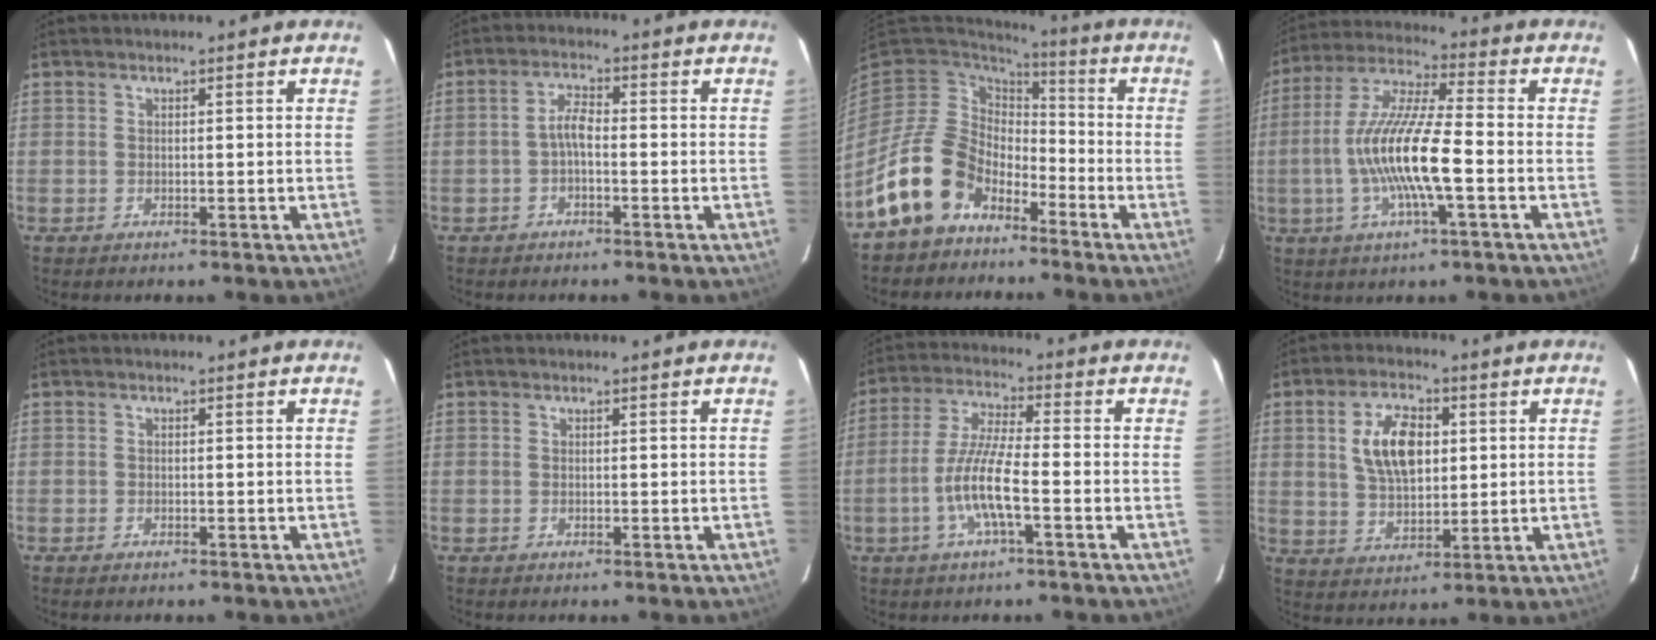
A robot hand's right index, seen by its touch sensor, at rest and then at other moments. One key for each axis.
{"total": 2.8, "fx": -1.1, "fy": 0.8, "fz": 2.4, "tx": -0.052, "ty": 0.010, "tz": -0.024}
{"total": 13.6, "fx": -8.9, "fy": 9.0, "fz": 5.0, "tx": -0.121, "ty": 0.017, "tz": -0.155}
{"total": 14.7, "fx": -3.1, "fy": 2.0, "fz": 14.2, "tx": -0.283, "ty": 0.000, "tz": -0.062}
{"total": 0.8, "fx": -0.7, "fy": 0.2, "fz": 0.2, "tx": -0.005, "ty": -0.003, "tz": -0.014}
{"total": 0.0}
{"total": 9.3, "fx": -3.3, "fy": 1.1, "fz": 8.7, "tx": -0.183, "ty": -0.002, "tz": -0.063}
{"total": 10.2, "fx": 2.3, "fy": 5.5, "fz": 8.2, "tx": -0.157, "ty": 0.012, "tz": 0.048}